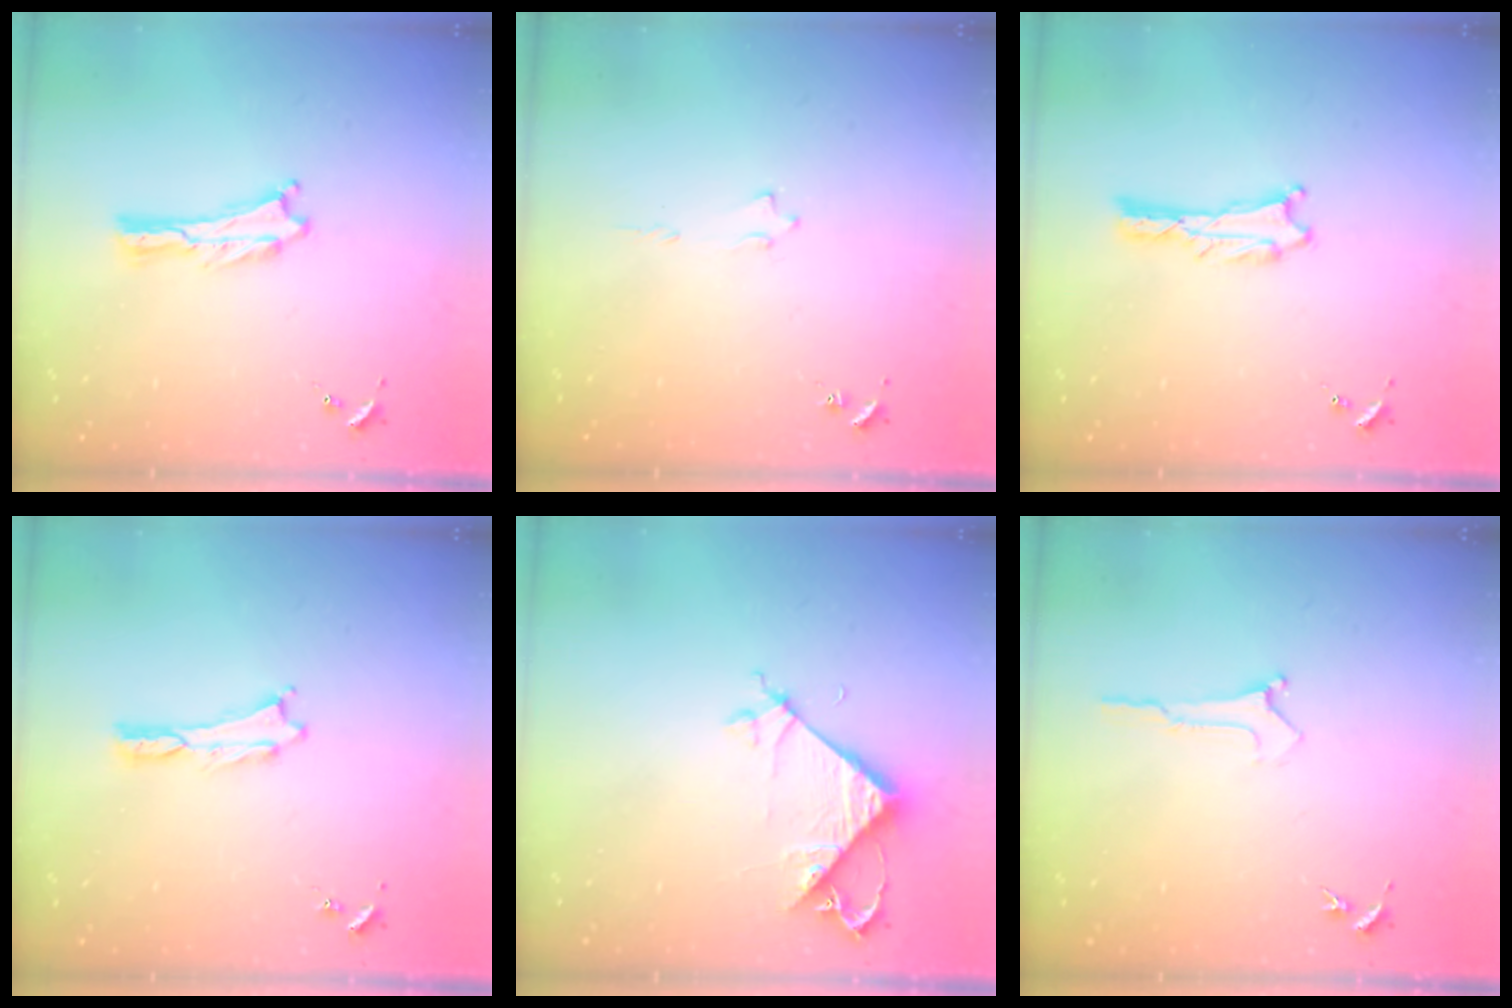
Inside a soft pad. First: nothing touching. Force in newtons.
{"total": 0.5, "press": 0.5, "slide": 0.2}
{"total": 0.8, "press": 0.8, "slide": 0.1}
{"total": 0.0}
{"total": 6.6, "press": 6.6, "slide": 0.3}
{"total": 0.0}